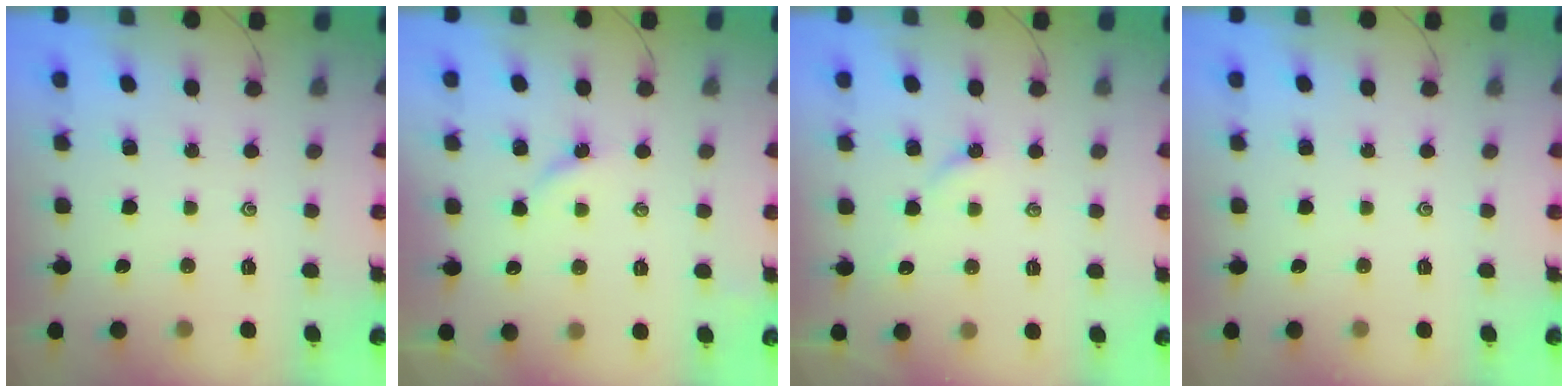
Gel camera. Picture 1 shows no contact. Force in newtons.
{"total": 3.5, "press": 3.5, "slide": 0.5}
{"total": 5.4, "press": 5.4, "slide": 0.6}
{"total": 0.0}